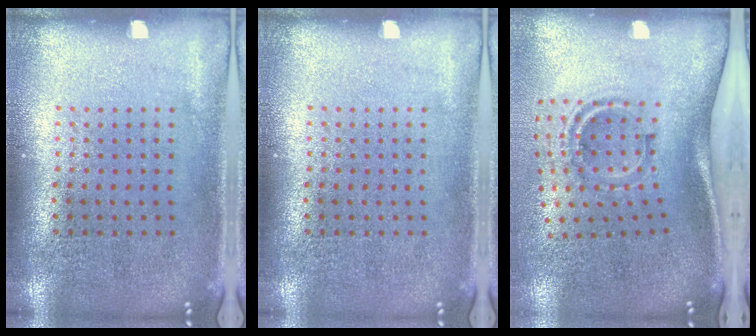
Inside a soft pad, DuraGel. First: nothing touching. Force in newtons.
{"total": 0.0}
{"total": 1.9, "press": 1.2, "slide": 1.5}